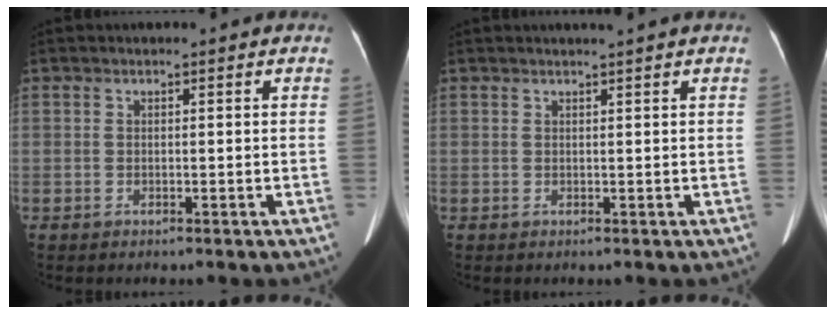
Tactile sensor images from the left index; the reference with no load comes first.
{"total": 1.7, "force": [1.4, -0.4, 0.8], "torque": [-0.009, 0.007, 0.026]}